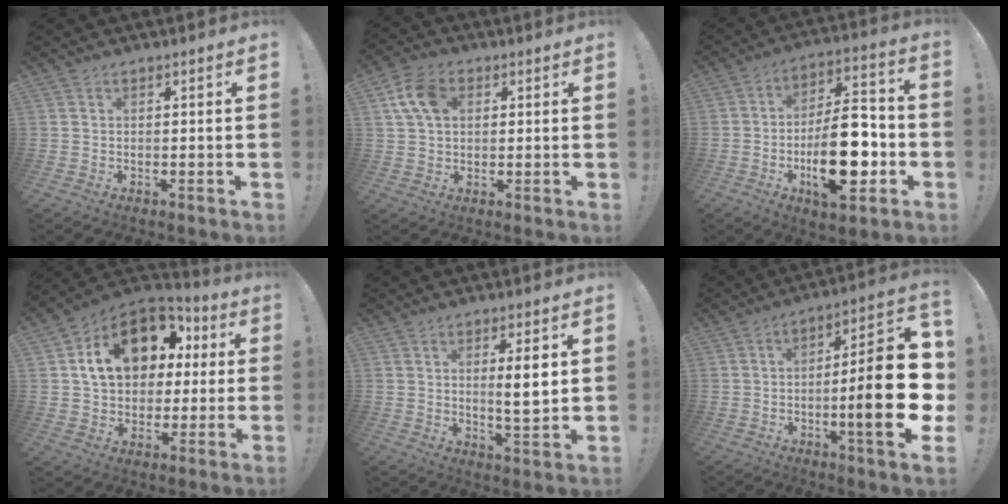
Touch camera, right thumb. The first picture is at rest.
{"total": 9.5, "force": [2.6, 6.6, 6.3], "torque": [-0.118, 0.013, 0.053]}
{"total": 20.9, "force": [-6.0, 9.1, 17.9], "torque": [-0.293, 0.028, -0.090]}
{"total": 17.9, "force": [6.1, 12.8, 10.9], "torque": [-0.170, -0.011, 0.123]}
{"total": 6.5, "force": [1.8, 0.7, 6.2], "torque": [-0.093, -0.013, 0.023]}
{"total": 22.6, "force": [-3.7, 4.9, 21.8], "torque": [-0.318, 0.013, -0.052]}